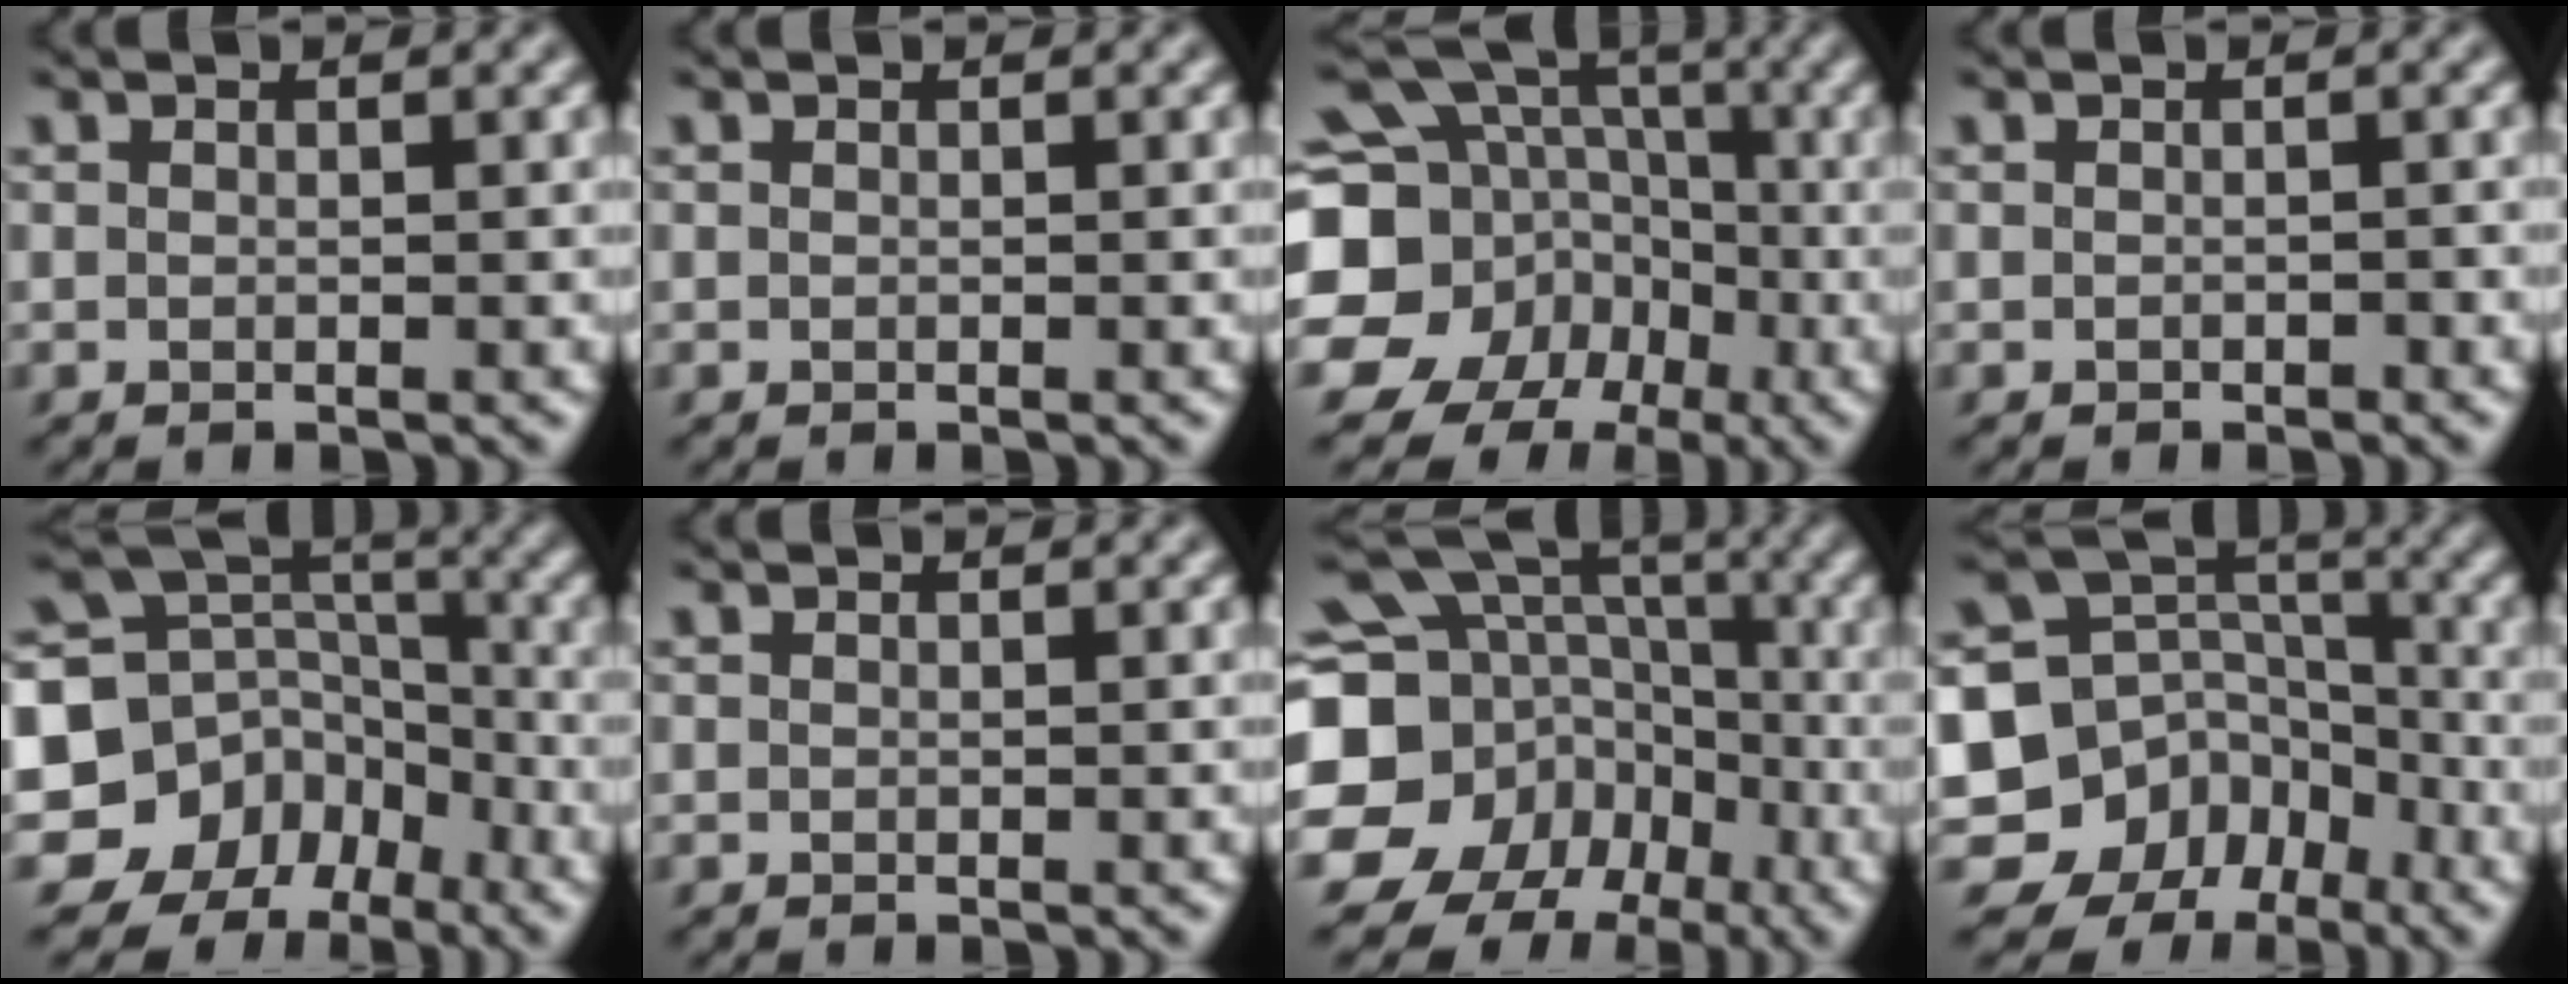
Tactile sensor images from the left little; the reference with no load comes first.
{"total": 0.0}
{"total": 17.1, "force": [-3.6, 15.6, 6.0], "torque": [-0.164, 0.006, -0.092]}
{"total": 0.6, "force": [-0.4, 0.4, 0.2], "torque": [-0.002, -0.004, -0.010]}
{"total": 12.7, "force": [-6.6, 10.3, 3.3], "torque": [-0.101, 0.001, -0.129]}
{"total": 0.0}
{"total": 19.3, "force": [-3.9, 17.6, 6.9], "torque": [-0.177, 0.002, -0.101]}
{"total": 10.3, "force": [-5.6, 8.2, 2.6], "torque": [-0.074, 0.019, -0.109]}